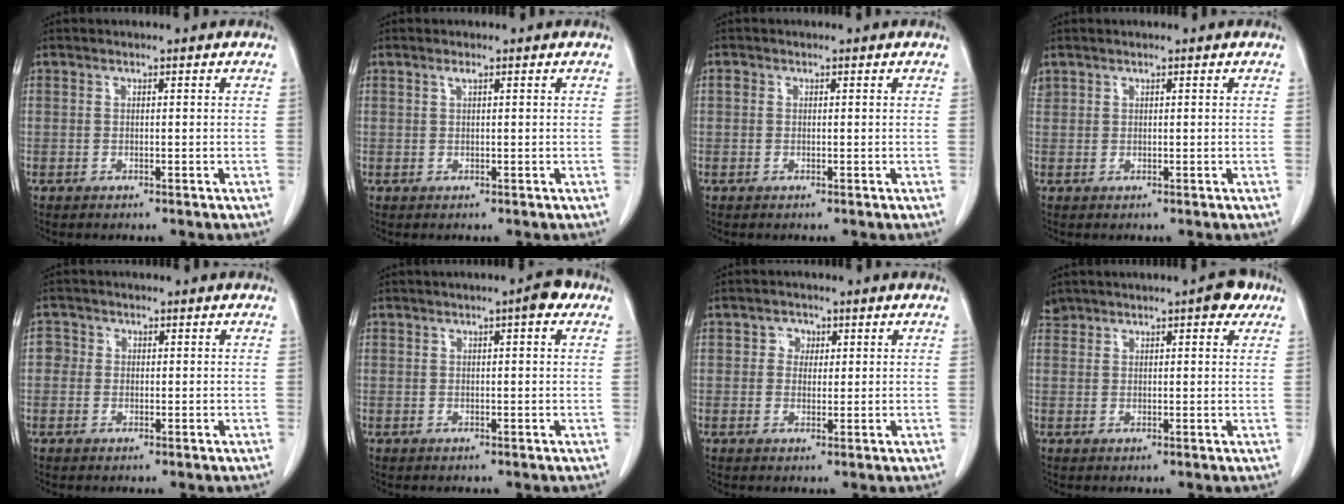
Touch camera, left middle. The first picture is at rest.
{"total": 0.6, "force": [0.4, 0.0, 0.5], "torque": [-0.014, 0.001, 0.007]}
{"total": 0.5, "force": [0.1, 0.5, 0.2], "torque": [-0.003, 0.002, 0.000]}
{"total": 1.0, "force": [0.8, 0.6, 0.0], "torque": [-0.003, 0.013, 0.017]}
{"total": 1.8, "force": [0.2, 1.7, 0.4], "torque": [0.000, 0.005, -0.002]}
{"total": 3.0, "force": [1.6, 0.6, 2.5], "torque": [-0.034, 0.005, 0.017]}
{"total": 2.2, "force": [0.8, 1.9, 0.8], "torque": [-0.008, 0.001, 0.009]}
{"total": 4.6, "force": [3.6, 1.8, 2.2], "torque": [-0.033, 0.008, 0.056]}